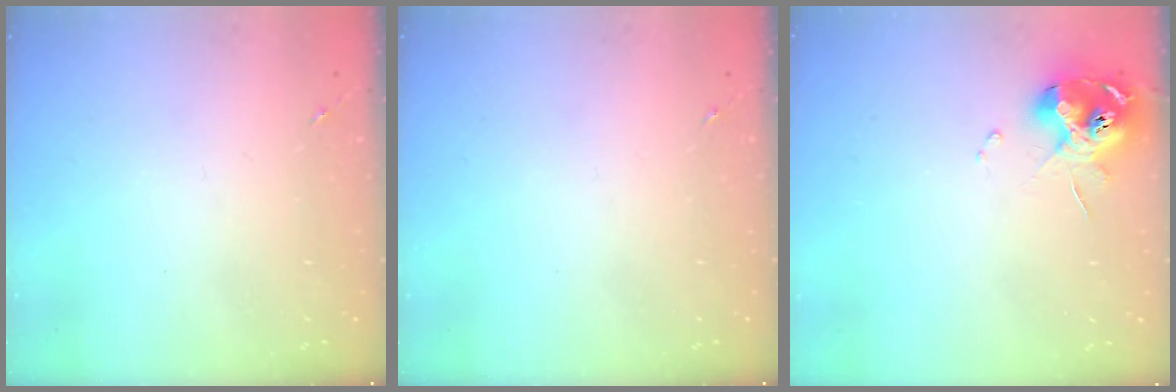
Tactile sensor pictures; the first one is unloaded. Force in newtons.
{"total": 0.0}
{"total": 11.0, "press": 10.9, "slide": 1.3}